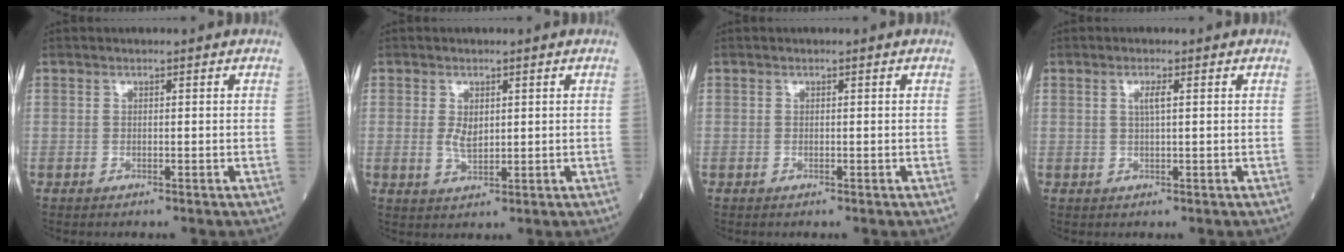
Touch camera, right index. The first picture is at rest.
{"total": 2.7, "force": [0.5, 1.4, 2.3], "torque": [-0.044, -0.003, 0.013]}
{"total": 0.0}
{"total": 1.8, "force": [0.6, 0.1, 1.7], "torque": [-0.036, 0.000, 0.009]}